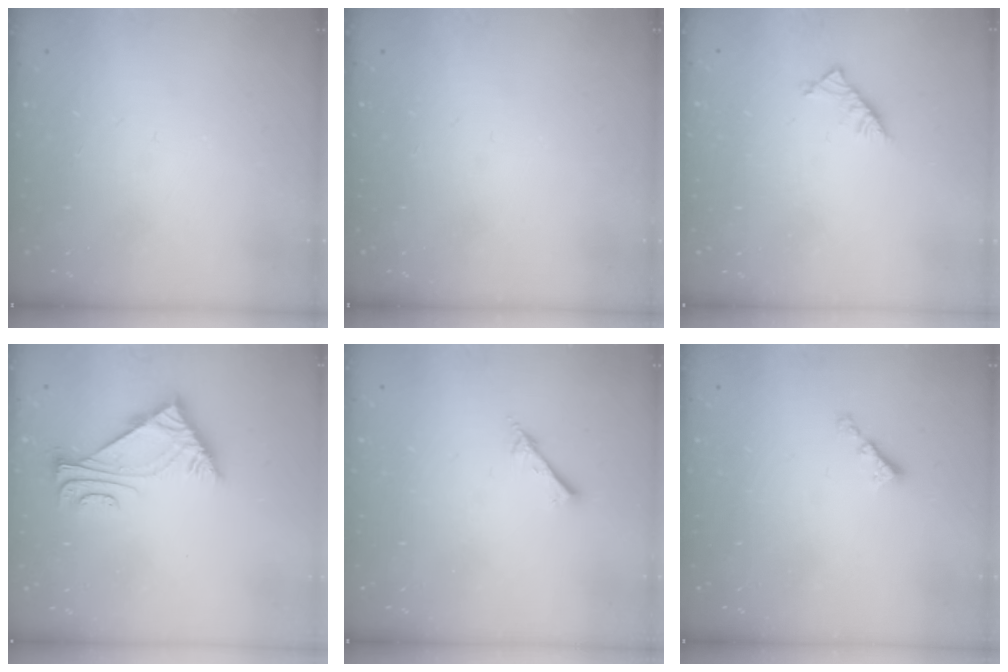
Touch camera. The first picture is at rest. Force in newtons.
{"total": 0.0}
{"total": 4.2, "press": 4.1, "slide": 0.7}
{"total": 6.6, "press": 6.5, "slide": 1.2}
{"total": 2.0, "press": 2.0, "slide": 0.2}
{"total": 2.3, "press": 2.3, "slide": 0.4}